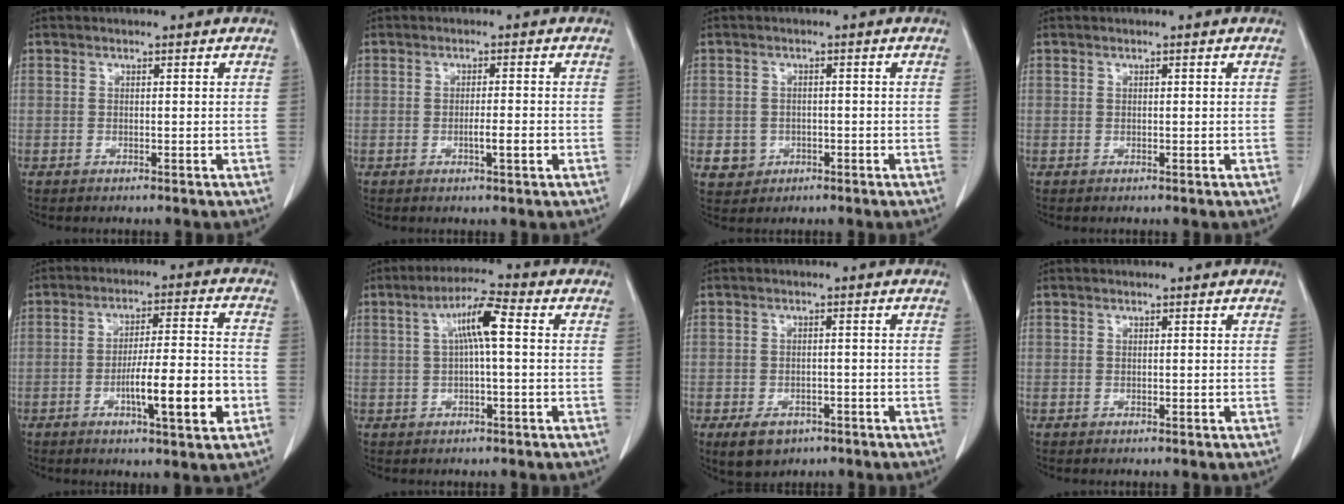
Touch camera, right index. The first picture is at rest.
{"total": 2.8, "force": [-0.9, 0.2, 2.7], "torque": [-0.044, -0.001, -0.014]}
{"total": 3.5, "force": [-1.1, 3.3, 0.6], "torque": [-0.004, 0.009, -0.011]}
{"total": 0.0}
{"total": 11.5, "force": [-4.1, 1.2, 10.7], "torque": [-0.170, 0.002, -0.063]}
{"total": 6.5, "force": [1.0, 0.6, 6.4], "torque": [-0.118, 0.019, 0.014]}
{"total": 5.0, "force": [-3.0, 3.2, 2.5], "torque": [-0.044, -0.002, -0.040]}
{"total": 0.0}